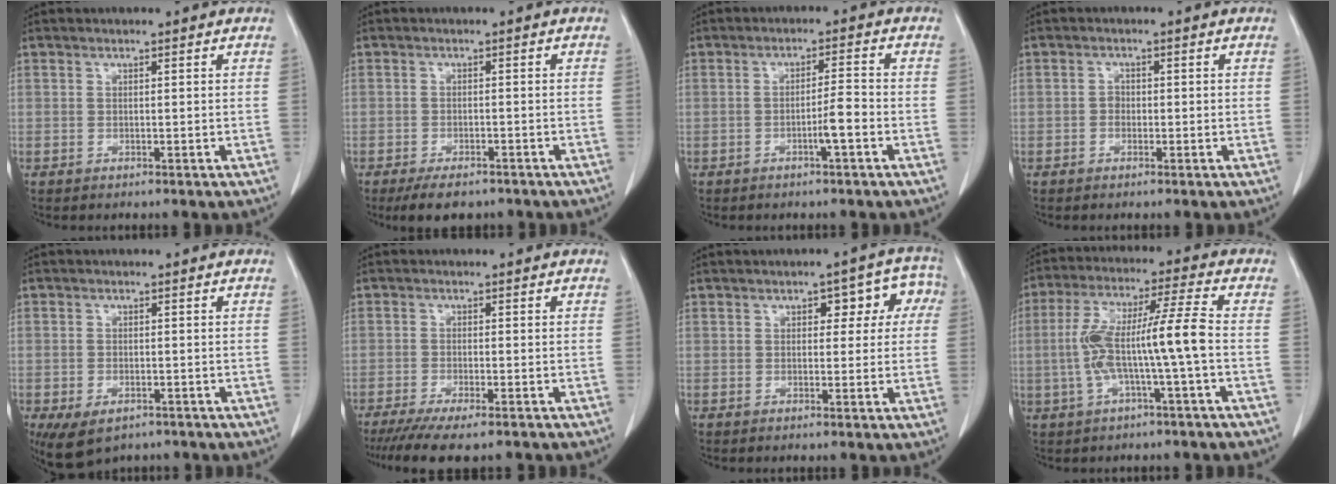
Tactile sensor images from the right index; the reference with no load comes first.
{"total": 5.0, "force": [-3.9, 2.1, 2.4], "torque": [-0.039, -0.005, -0.057]}
{"total": 3.6, "force": [-1.4, -0.1, 3.3], "torque": [-0.051, 0.001, -0.024]}
{"total": 1.2, "force": [-0.2, 1.1, 0.6], "torque": [-0.006, 0.005, -0.004]}
{"total": 6.5, "force": [-4.1, 3.5, 3.6], "torque": [-0.063, -0.007, -0.057]}
{"total": 10.3, "force": [-8.4, 1.6, 5.7], "torque": [-0.077, -0.018, -0.126]}
{"total": 6.1, "force": [1.4, 3.4, 4.8], "torque": [-0.038, 0.036, 0.014]}
{"total": 10.8, "force": [-1.7, -0.1, 10.7], "torque": [-0.212, 0.028, -0.032]}